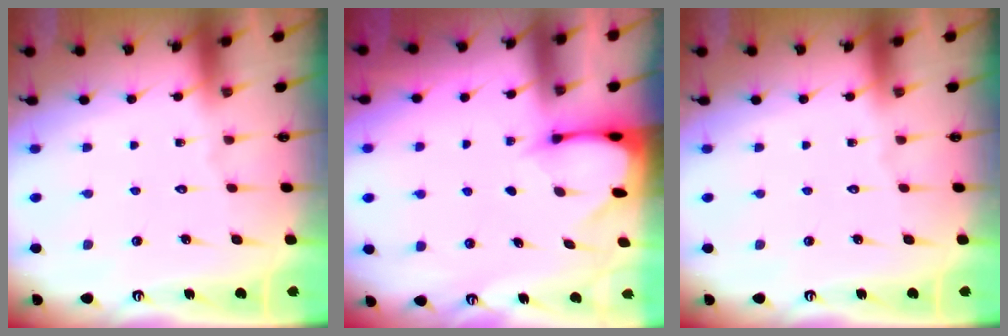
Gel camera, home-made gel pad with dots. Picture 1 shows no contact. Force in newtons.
{"total": 2.5, "press": 2.5, "slide": 0.3}
{"total": 0.0}